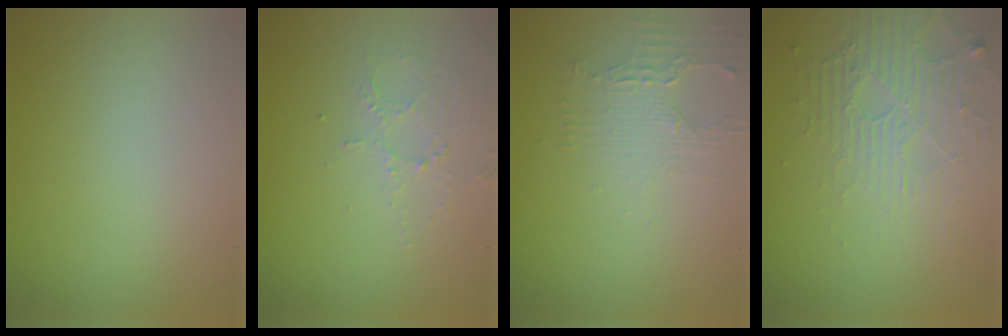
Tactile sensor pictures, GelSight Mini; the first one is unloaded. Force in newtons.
{"total": 2.1, "press": 2.1, "slide": 0.4}
{"total": 2.4, "press": 2.3, "slide": 0.9}
{"total": 5.2, "press": 3.3, "slide": 4.1}